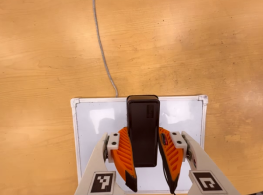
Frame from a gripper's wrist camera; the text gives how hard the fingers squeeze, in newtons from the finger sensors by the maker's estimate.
{"total": 8.8, "left": 7.1, "right": 10.5}